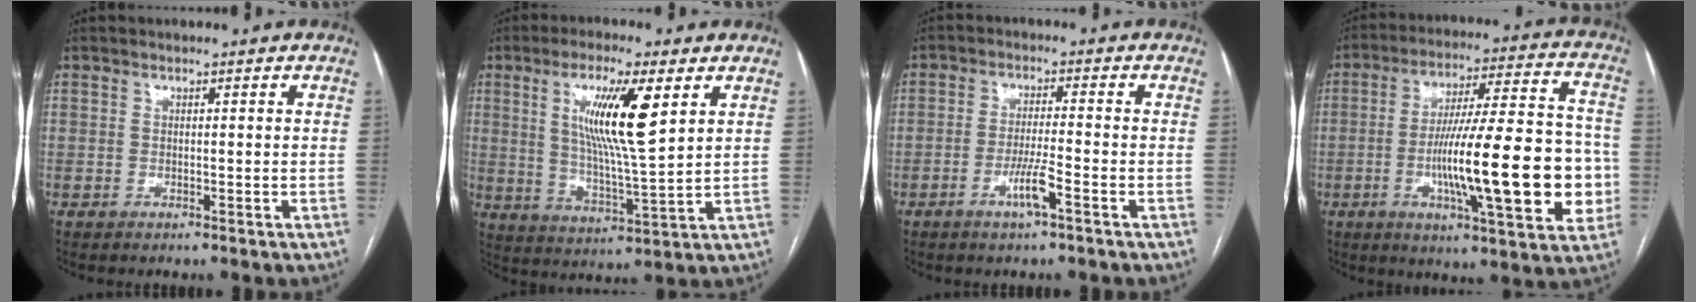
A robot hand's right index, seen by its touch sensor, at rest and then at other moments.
{"total": 11.9, "force": [4.2, 0.9, 11.1], "torque": [-0.208, -0.006, 0.076]}
{"total": 4.5, "force": [-2.3, -0.1, 3.9], "torque": [-0.075, -0.006, -0.044]}
{"total": 21.6, "force": [-4.1, 3.5, 21.0], "torque": [-0.294, 0.016, -0.055]}